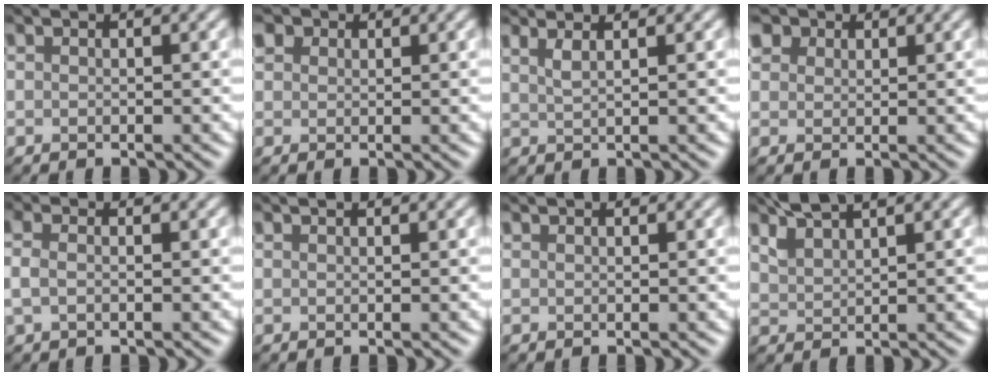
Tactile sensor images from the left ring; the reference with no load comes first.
{"total": 1.8, "force": [1.1, 1.4, 0.5], "torque": [-0.013, 0.006, 0.016]}
{"total": 2.4, "force": [1.5, 0.9, 1.6], "torque": [-0.015, 0.006, 0.010]}
{"total": 2.9, "force": [1.9, 1.9, 1.0], "torque": [-0.027, 0.006, 0.032]}
{"total": 1.5, "force": [0.0, 0.7, 1.4], "torque": [-0.034, 0.002, -0.006]}
{"total": 0.0}
{"total": 0.0}
{"total": 3.6, "force": [3.1, 0.6, 1.9], "torque": [-0.048, 0.012, 0.067]}